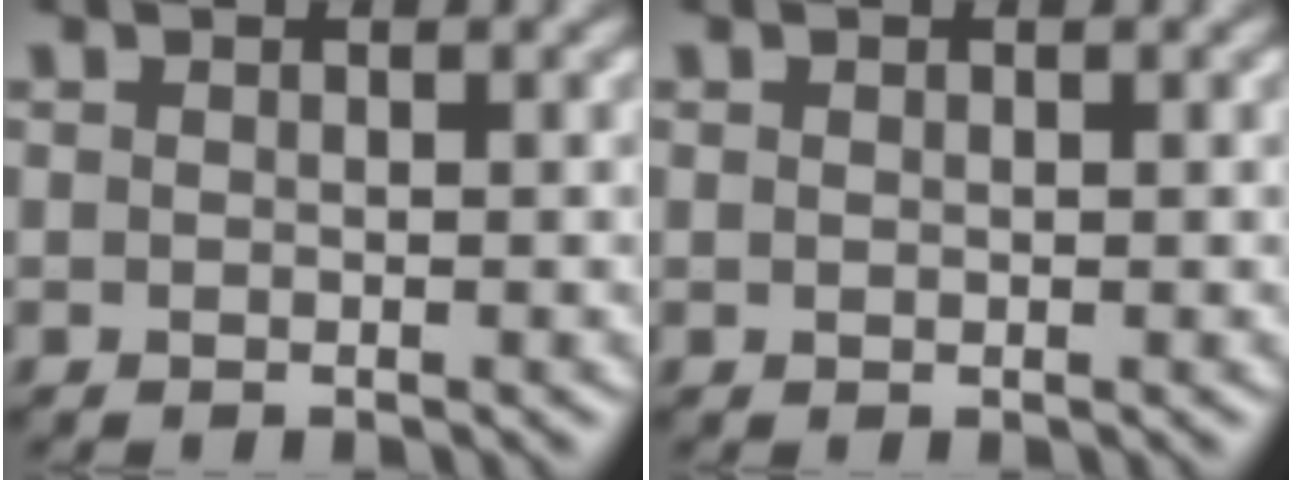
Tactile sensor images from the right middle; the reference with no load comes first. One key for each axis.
{"total": 0.0}